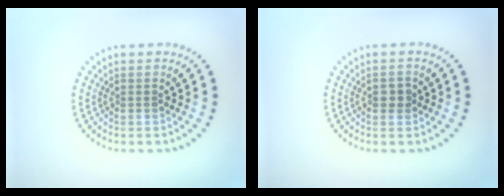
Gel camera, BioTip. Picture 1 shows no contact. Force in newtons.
{"total": 1.5, "press": 1.5, "slide": 0.0}